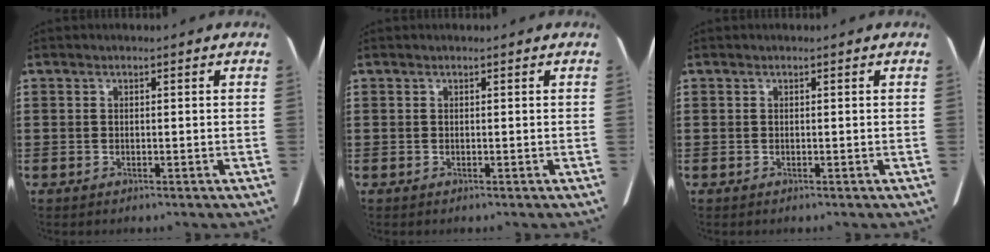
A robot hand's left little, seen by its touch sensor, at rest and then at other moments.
{"total": 0.0}
{"total": 0.0}